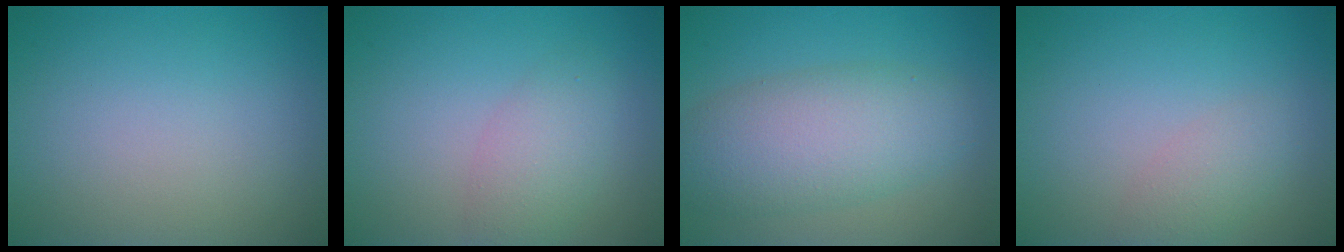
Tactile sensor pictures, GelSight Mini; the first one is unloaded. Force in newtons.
{"total": 3.0, "press": 3.0, "slide": 0.2}
{"total": 7.7, "press": 7.7, "slide": 0.1}
{"total": 2.0, "press": 2.0, "slide": 0.1}